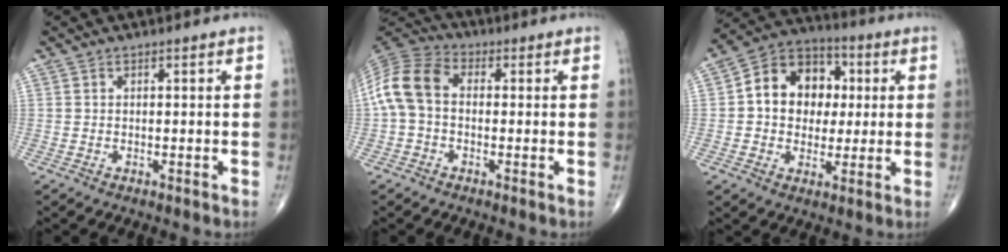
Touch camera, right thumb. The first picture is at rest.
{"total": 10.3, "force": [-0.2, 7.2, 7.4], "torque": [-0.147, 0.028, -0.017]}
{"total": 14.0, "force": [1.7, 11.1, 8.3], "torque": [-0.085, 0.017, 0.020]}